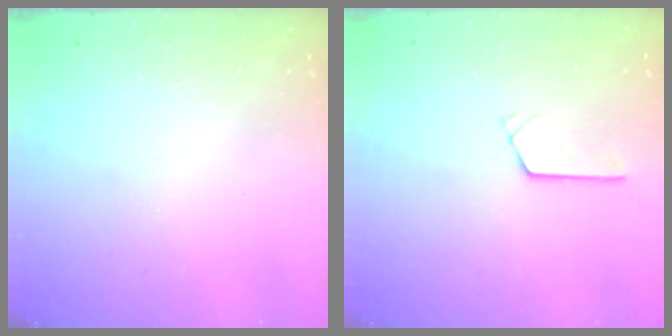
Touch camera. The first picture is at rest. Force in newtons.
{"total": 2.6, "press": 2.6, "slide": 0.2}